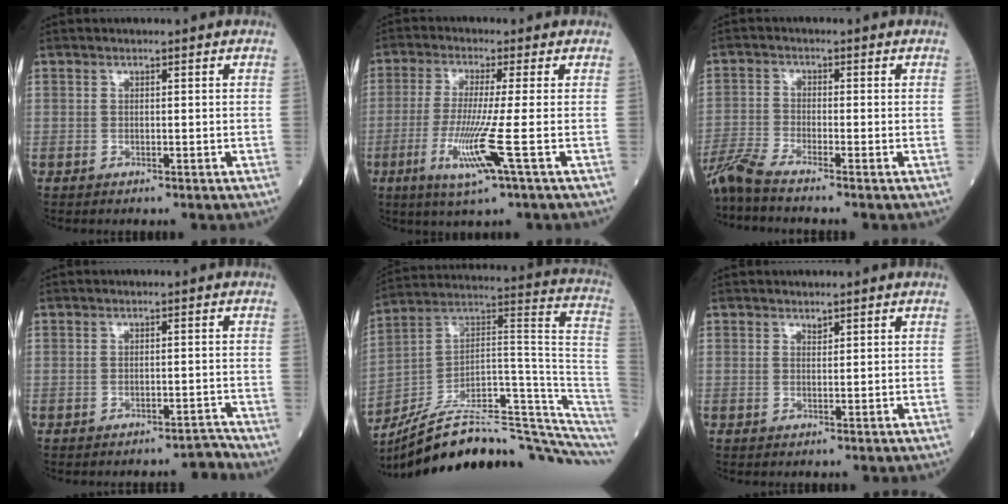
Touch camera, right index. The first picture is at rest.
{"total": 8.7, "force": [-2.6, -1.1, 8.2], "torque": [-0.171, -0.026, -0.054]}
{"total": 5.5, "force": [-4.8, -1.1, 2.3], "torque": [-0.052, -0.021, -0.098]}
{"total": 1.6, "force": [-1.6, 0.0, 0.0], "torque": [0.013, -0.001, -0.017]}
{"total": 24.9, "force": [-20.0, 2.5, 14.6], "torque": [-0.151, 0.055, -0.305]}
{"total": 0.9, "force": [0.8, 0.1, 0.2], "torque": [-0.003, -0.004, 0.013]}